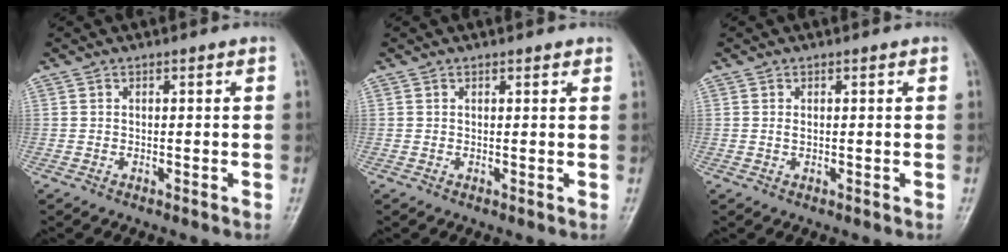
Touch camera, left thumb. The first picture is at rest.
{"total": 1.3, "force": [1.0, 0.4, 0.7], "torque": [-0.006, -0.002, 0.011]}
{"total": 0.9, "force": [0.2, 0.4, 0.7], "torque": [-0.014, 0.000, 0.005]}